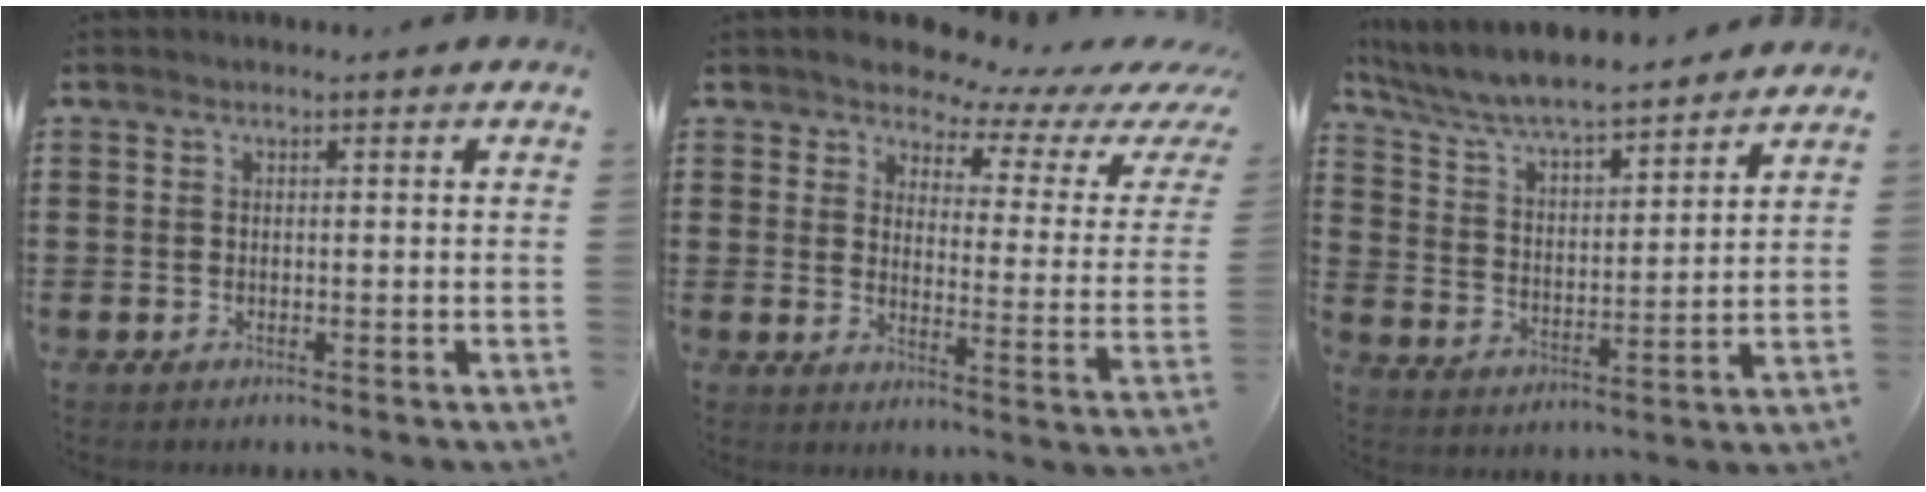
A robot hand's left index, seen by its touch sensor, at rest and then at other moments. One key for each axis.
{"total": 4.8, "fx": 4.3, "fy": 1.6, "fz": 1.3, "tx": -0.040, "ty": -0.036, "tz": 0.069}
{"total": 6.9, "fx": 6.4, "fy": 0.5, "fz": 2.5, "tx": -0.075, "ty": -0.039, "tz": 0.108}